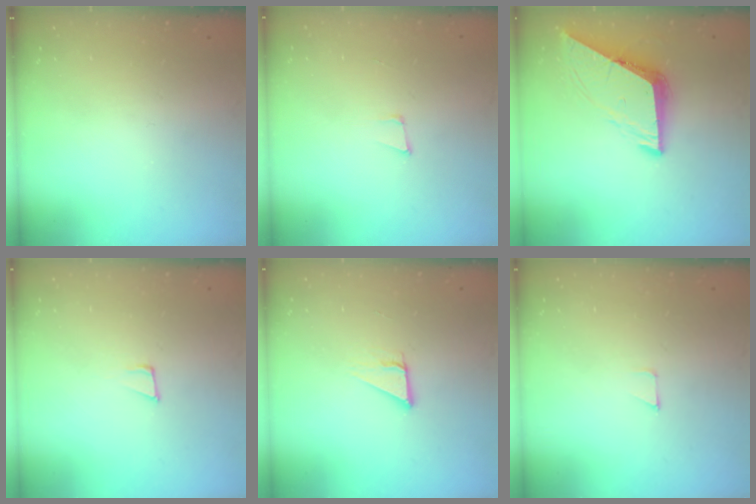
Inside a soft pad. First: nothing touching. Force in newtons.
{"total": 4.2, "press": 3.2, "slide": 2.7}
{"total": 8.2, "press": 8.2, "slide": 0.6}
{"total": 7.0, "press": 6.8, "slide": 1.4}
{"total": 2.9, "press": 2.9, "slide": 0.2}
{"total": 2.6, "press": 2.6, "slide": 0.2}